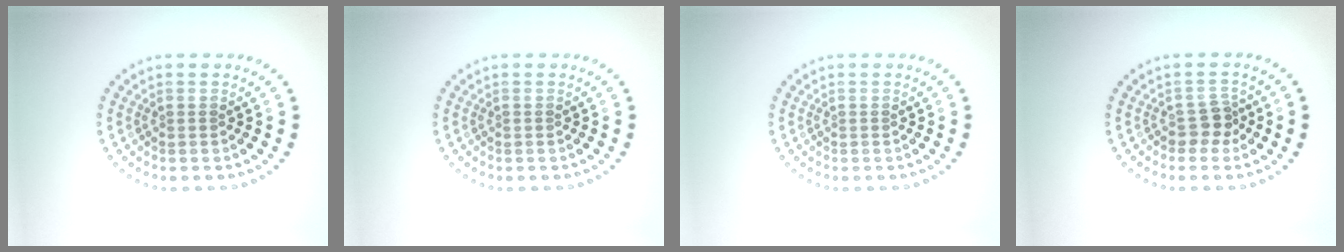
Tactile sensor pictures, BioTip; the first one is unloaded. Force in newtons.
{"total": 0.0}
{"total": 0.0}
{"total": 2.0, "press": 1.7, "slide": 1.2}